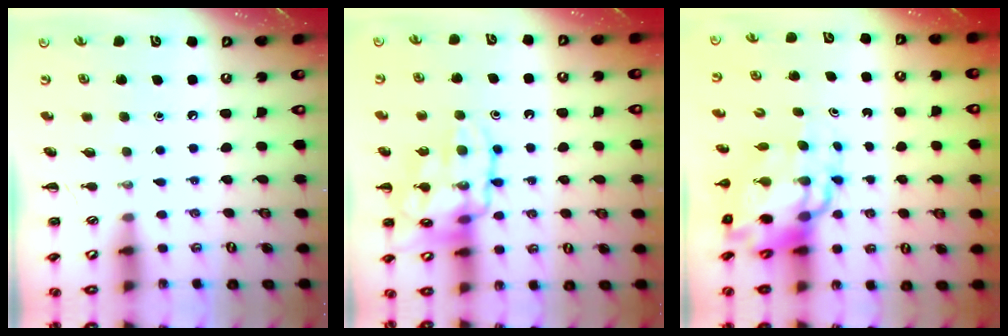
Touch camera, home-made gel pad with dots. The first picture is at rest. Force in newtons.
{"total": 16.1, "press": 16.0, "slide": 1.5}
{"total": 13.3, "press": 12.9, "slide": 3.4}